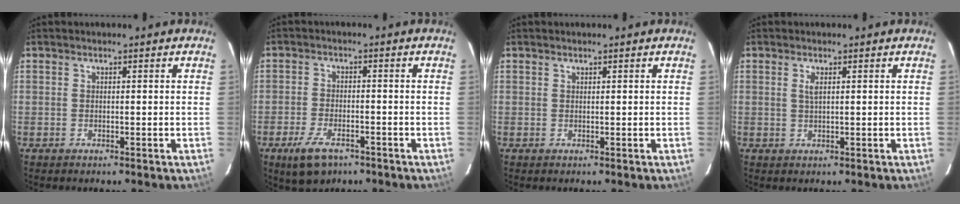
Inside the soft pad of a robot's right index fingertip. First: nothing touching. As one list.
[{"total": 7.3, "force": [-4.6, 3.5, 4.5], "torque": [-0.107, -0.011, -0.078]}, {"total": 0.0}, {"total": 1.5, "force": [0.6, 0.5, 1.3], "torque": [-0.026, 0.001, 0.010]}]